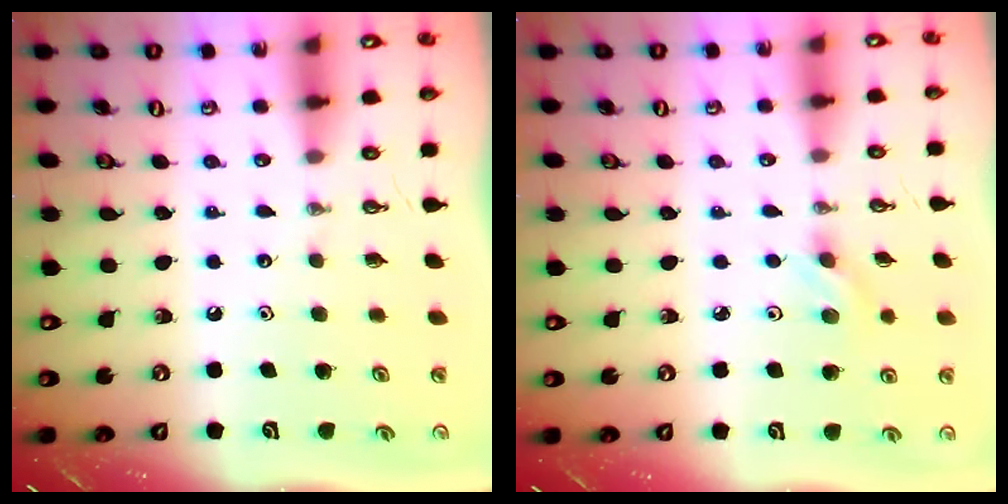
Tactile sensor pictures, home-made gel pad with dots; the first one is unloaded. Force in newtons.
{"total": 4.3, "press": 3.9, "slide": 1.9}